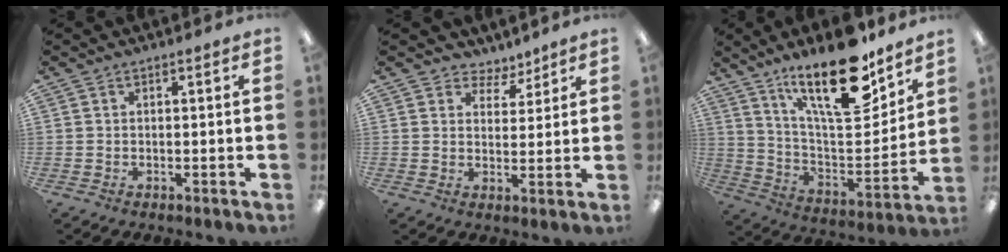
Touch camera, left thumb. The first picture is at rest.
{"total": 4.4, "force": [3.7, 2.4, 0.4], "torque": [0.002, -0.026, 0.063]}
{"total": 22.8, "force": [15.2, 7.9, 15.1], "torque": [-0.243, -0.097, 0.255]}